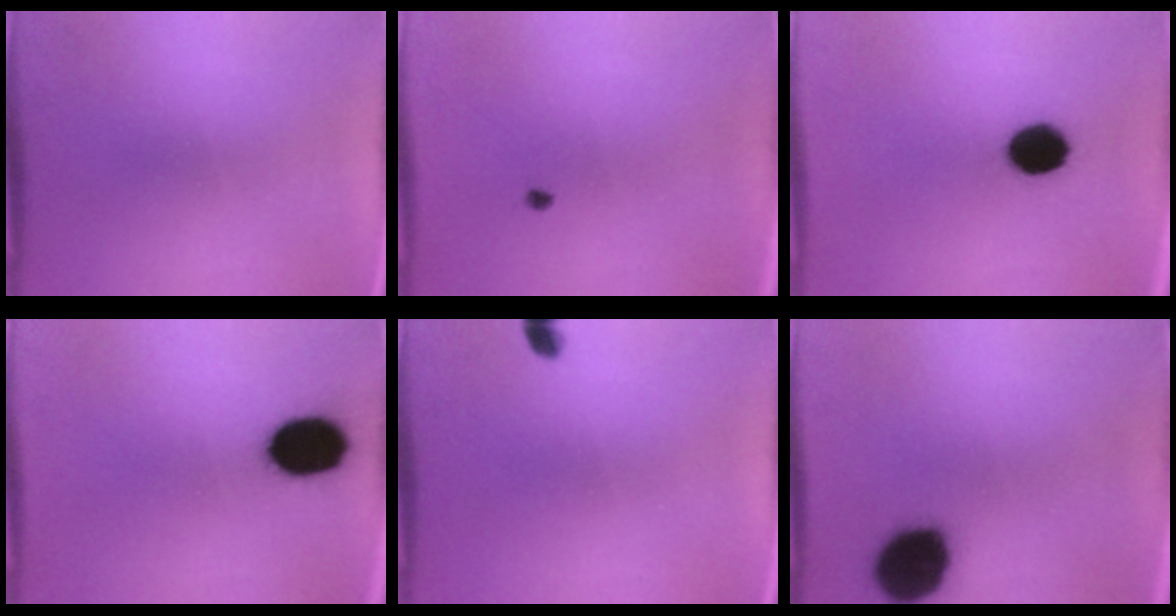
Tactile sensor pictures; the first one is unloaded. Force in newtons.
{"total": 0.7}
{"total": 10.5}
{"total": 13.4}
{"total": 1.8}
{"total": 16.0}